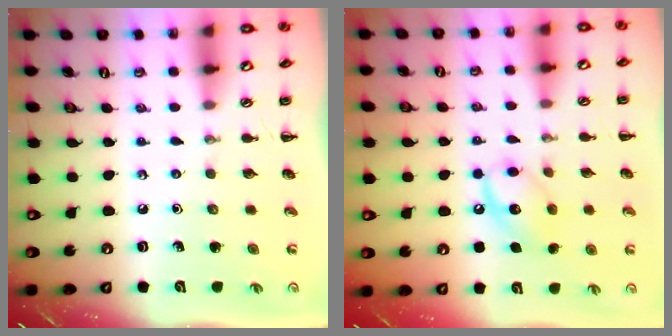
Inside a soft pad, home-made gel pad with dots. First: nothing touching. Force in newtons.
{"total": 11.4, "press": 11.3, "slide": 1.5}